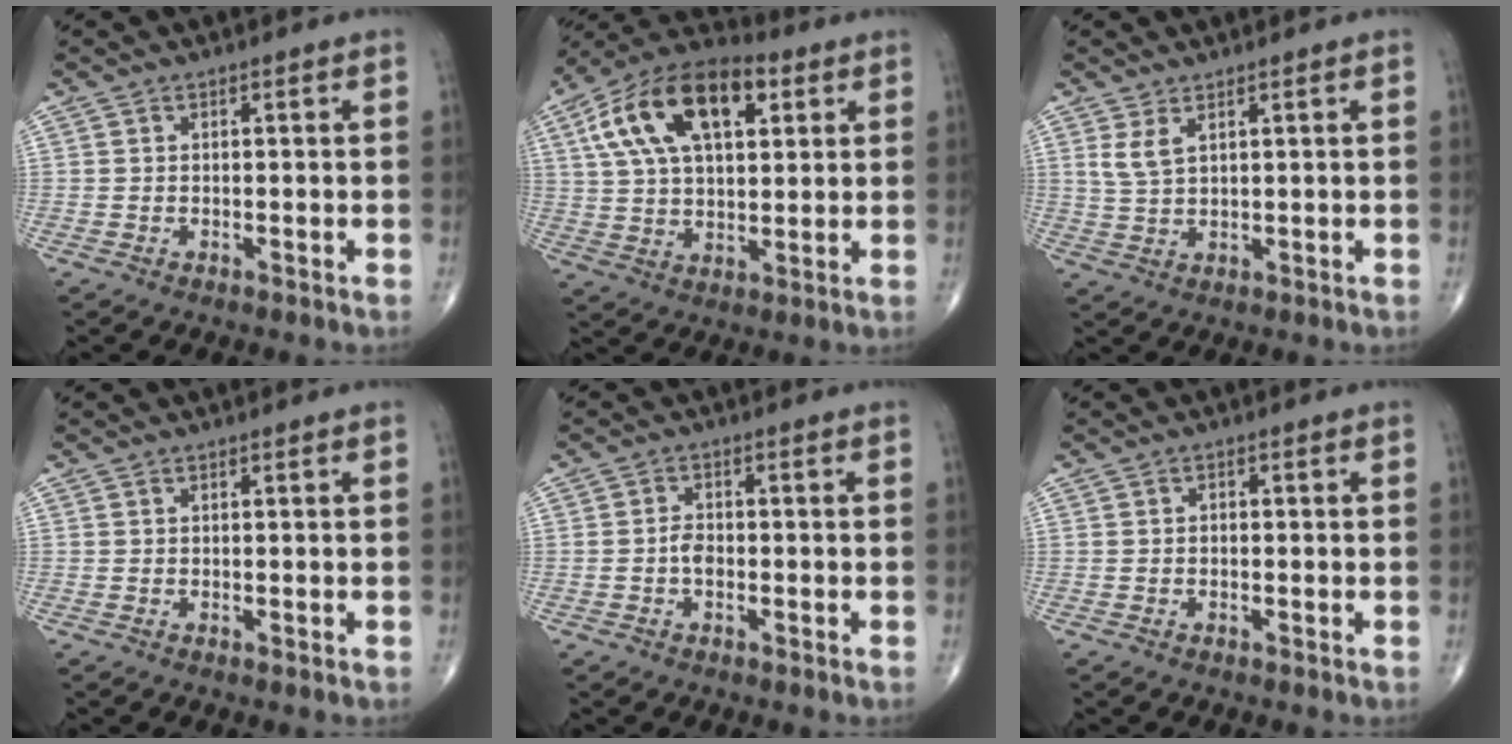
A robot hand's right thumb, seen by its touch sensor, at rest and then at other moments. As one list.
[{"total": 19.6, "force": [7.0, 10.3, 15.1], "torque": [-0.255, 0.012, 0.116]}, {"total": 3.4, "force": [1.8, 1.4, 2.5], "torque": [-0.055, -0.006, 0.044]}, {"total": 0.0}, {"total": 2.3, "force": [-0.6, 1.4, 1.7], "torque": [-0.027, 0.008, -0.014]}, {"total": 0.7, "force": [0.0, 0.5, 0.5], "torque": [-0.008, 0.004, -0.002]}]